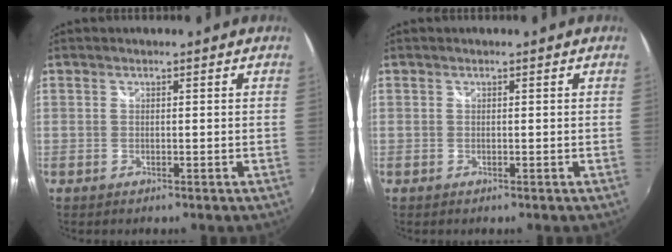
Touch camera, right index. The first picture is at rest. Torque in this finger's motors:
{"motor_torque": [0.02, 0.01, 0.00, 0.00]}